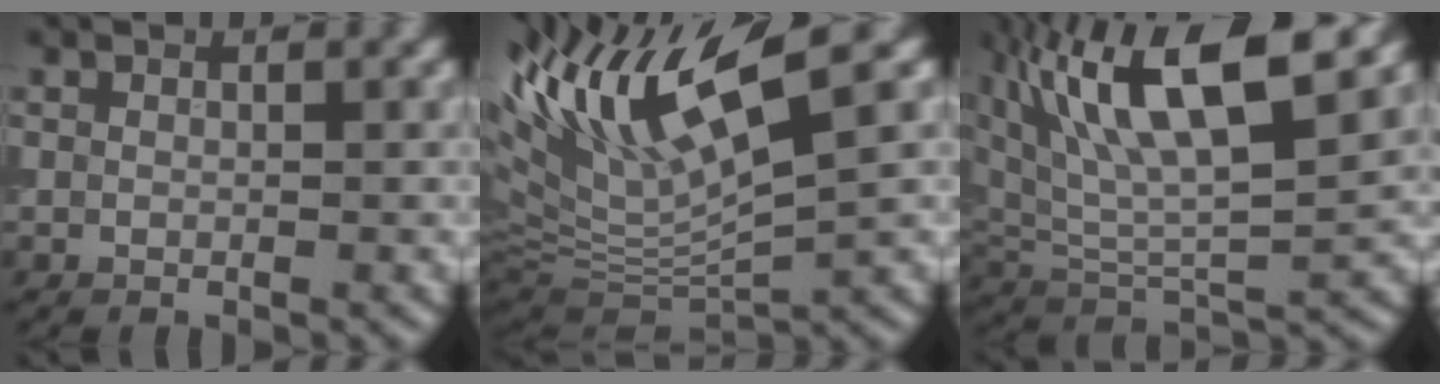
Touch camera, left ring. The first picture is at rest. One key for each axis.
{"total": 10.7, "fx": 4.6, "fy": 2.5, "fz": 9.4, "tx": -0.171, "ty": 0.014, "tz": 0.087}
{"total": 12.1, "fx": 5.6, "fy": 4.4, "fz": 9.7, "tx": -0.169, "ty": 0.017, "tz": 0.095}